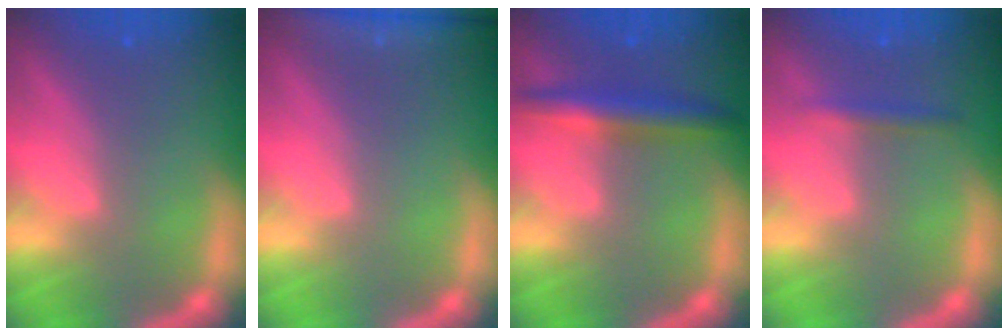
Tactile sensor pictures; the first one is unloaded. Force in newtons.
{"total": 7.9}
{"total": 4.0}
{"total": 1.4}